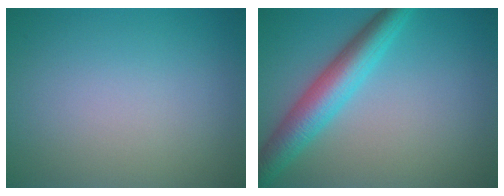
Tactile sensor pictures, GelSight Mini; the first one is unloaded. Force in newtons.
{"total": 5.5, "press": 5.5, "slide": 0.1}